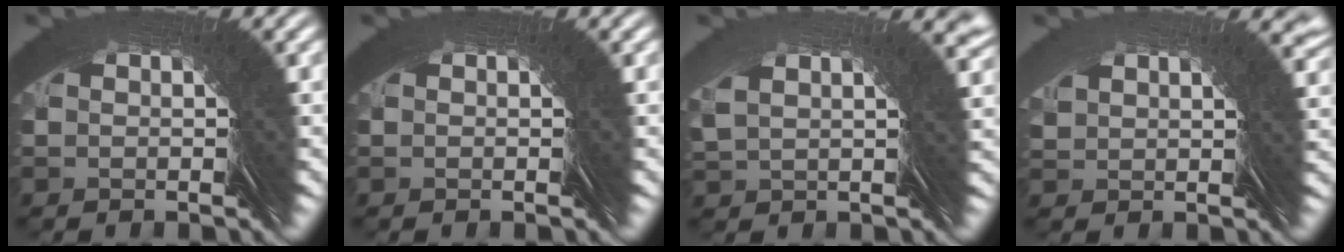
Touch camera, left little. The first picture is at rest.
{"total": 0.0}
{"total": 3.7, "force": [1.8, -3.2, -0.6], "torque": [0.025, 0.029, 0.028]}
{"total": 4.3, "force": [1.7, -3.4, -2.0], "torque": [0.057, 0.022, 0.029]}